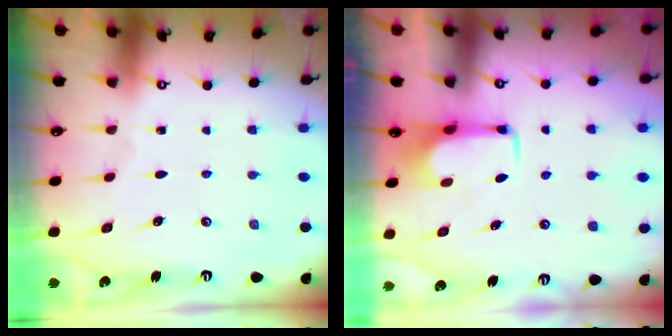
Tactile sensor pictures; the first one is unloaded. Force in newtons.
{"total": 2.2, "press": 2.1, "slide": 0.4}